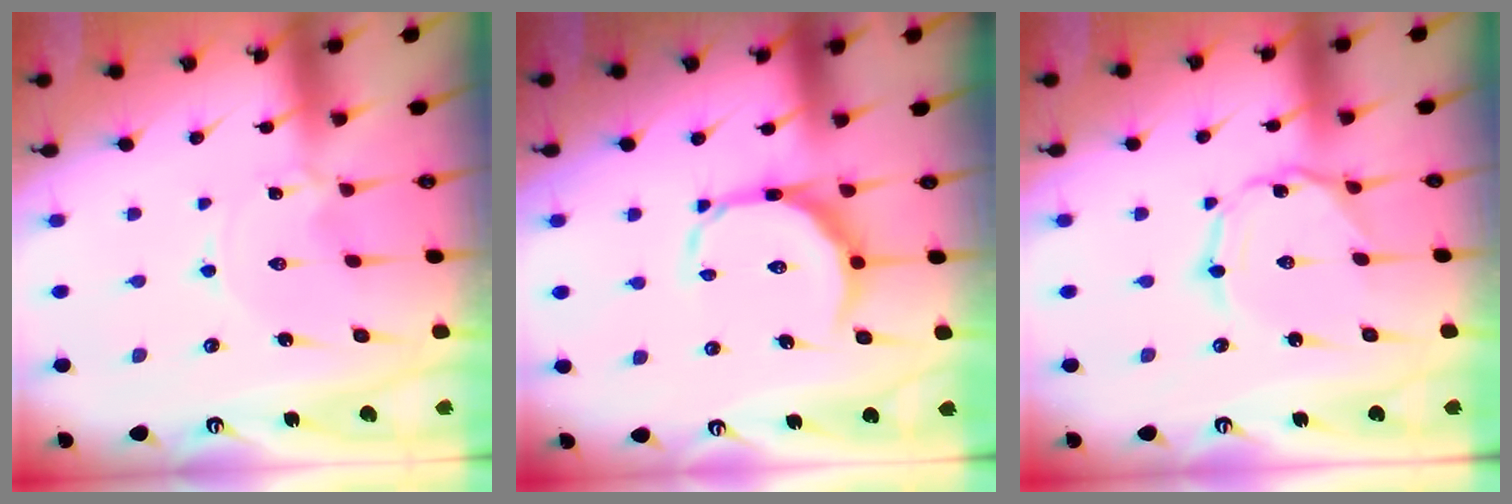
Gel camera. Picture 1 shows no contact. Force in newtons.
{"total": 10.4, "press": 10.4, "slide": 0.2}
{"total": 1.7, "press": 1.7, "slide": 0.3}